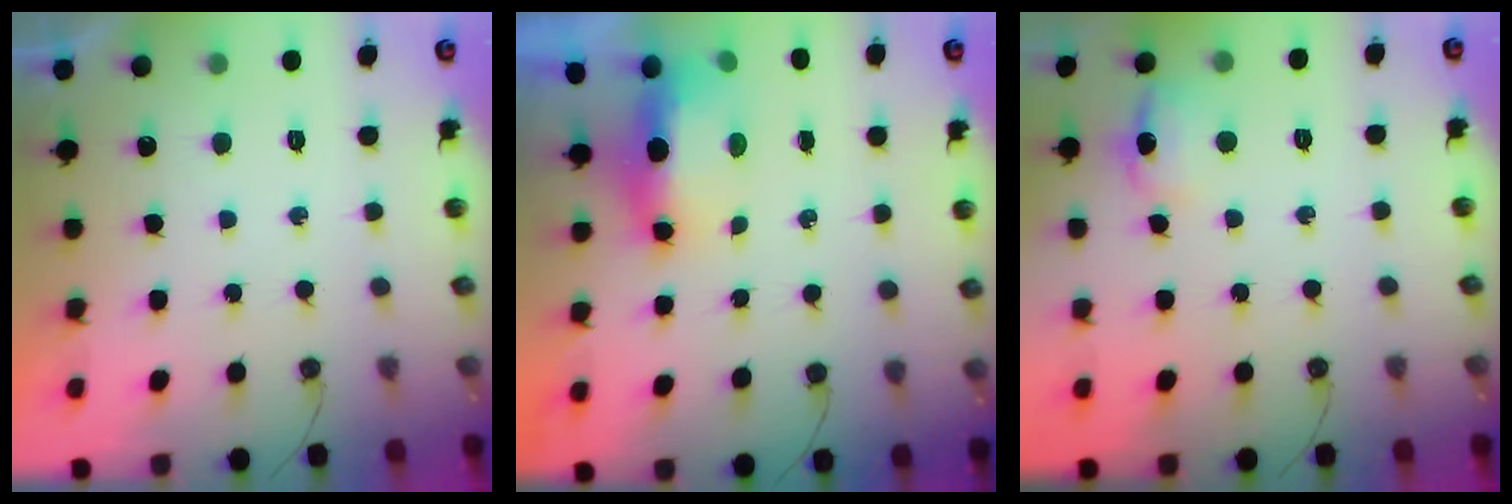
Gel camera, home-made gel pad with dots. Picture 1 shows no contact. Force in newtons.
{"total": 6.6, "press": 6.3, "slide": 1.9}
{"total": 9.0, "press": 9.0, "slide": 0.9}